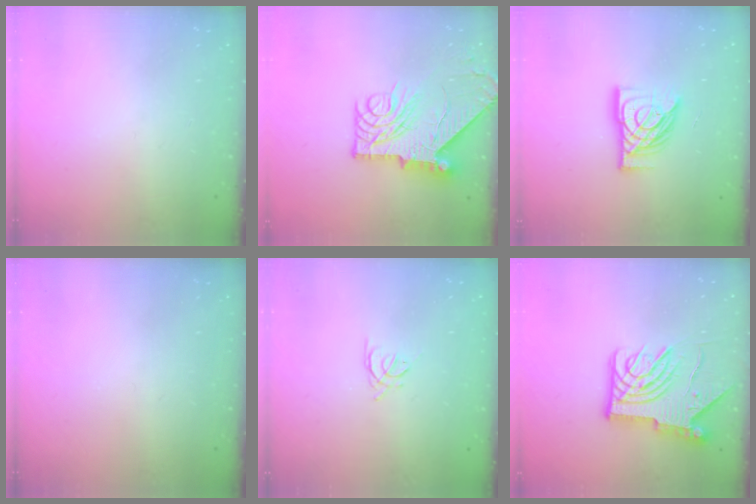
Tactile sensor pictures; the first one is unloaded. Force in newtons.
{"total": 13.5, "press": 13.4, "slide": 1.7}
{"total": 14.7, "press": 14.7, "slide": 1.6}
{"total": 0.0}
{"total": 2.5, "press": 2.4, "slide": 0.5}
{"total": 12.2, "press": 12.1, "slide": 1.4}